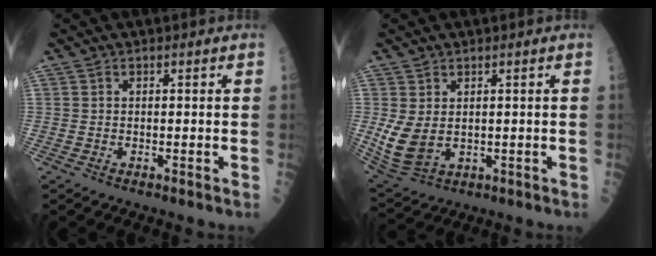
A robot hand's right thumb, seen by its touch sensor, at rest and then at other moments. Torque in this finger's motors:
{"motor_torque": [-0.33, 0.63, 0.07, -0.01, 0.22]}